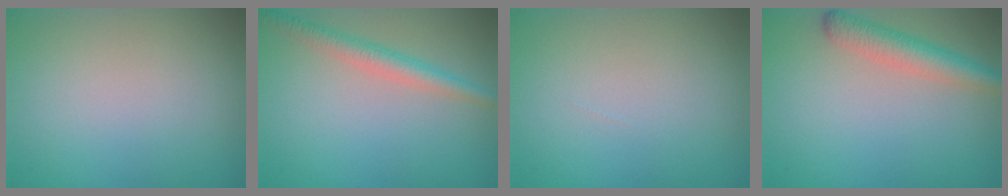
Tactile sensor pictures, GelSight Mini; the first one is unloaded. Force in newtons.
{"total": 2.8, "press": 2.8, "slide": 0.1}
{"total": 0.0}
{"total": 3.5, "press": 3.5, "slide": 0.2}